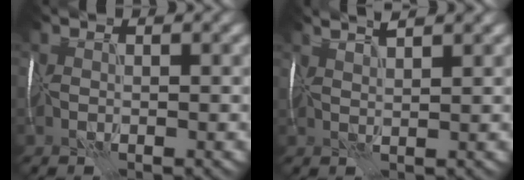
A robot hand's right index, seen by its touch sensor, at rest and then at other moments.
{"total": 3.2, "force": [2.7, 0.3, 1.7], "torque": [-0.023, 0.021, 0.036]}